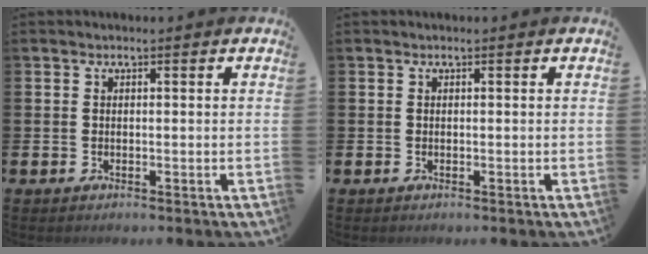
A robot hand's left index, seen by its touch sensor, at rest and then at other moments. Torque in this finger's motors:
{"motor_torque": [0.00, 0.00, 0.00, 0.00]}